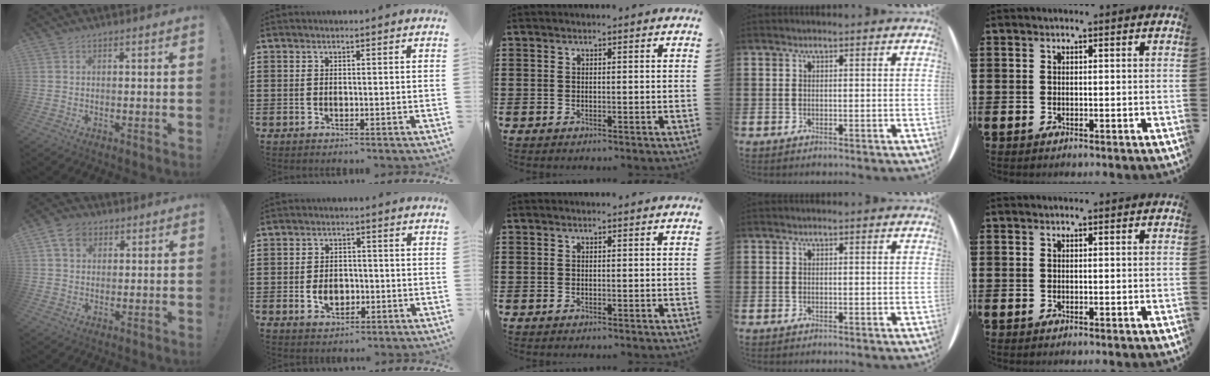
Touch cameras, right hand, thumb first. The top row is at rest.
{"thumb": {"total": 7.2, "force": [3.0, 5.4, 3.8], "torque": [-0.067, 0.003, 0.059]}, "index": {"total": 3.9, "force": [-1.0, 2.7, 2.6], "torque": [-0.047, -0.001, -0.019]}}